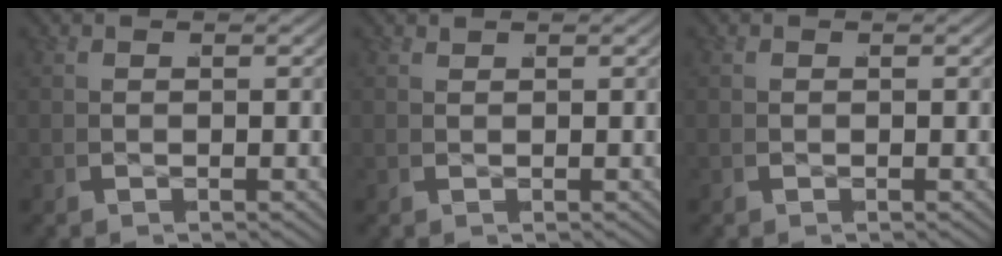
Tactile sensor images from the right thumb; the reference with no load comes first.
{"total": 0.7, "force": [0.6, -0.4, -0.2], "torque": [0.007, 0.003, 0.010]}
{"total": 0.0}